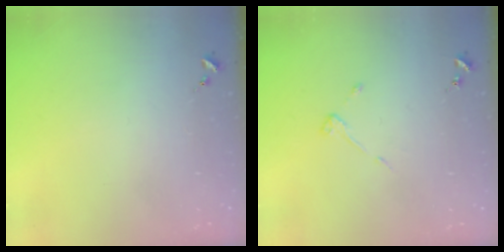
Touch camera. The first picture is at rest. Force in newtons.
{"total": 4.3, "press": 4.3, "slide": 0.4}